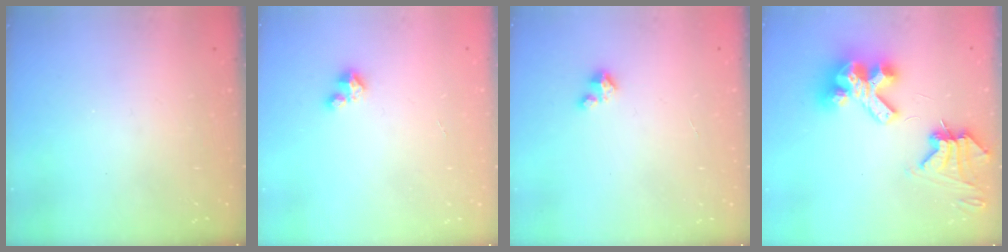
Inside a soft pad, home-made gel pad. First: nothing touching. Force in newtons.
{"total": 1.7, "press": 1.6, "slide": 0.2}
{"total": 3.4, "press": 3.4, "slide": 0.3}
{"total": 13.0, "press": 13.0, "slide": 0.9}